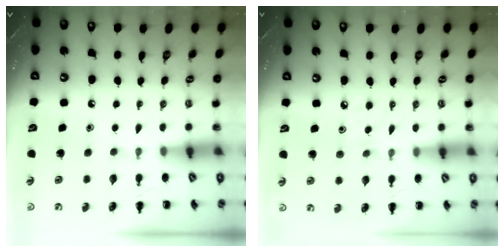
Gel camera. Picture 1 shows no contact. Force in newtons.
{"total": 2.7, "press": 2.5, "slide": 0.9}